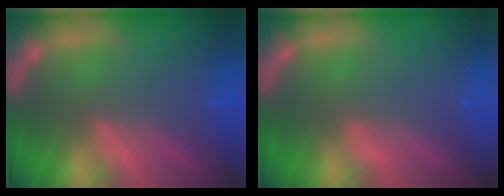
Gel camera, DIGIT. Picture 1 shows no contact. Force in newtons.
{"total": 0.0}